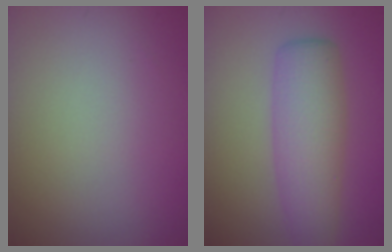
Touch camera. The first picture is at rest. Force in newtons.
{"total": 5.7, "press": 5.7, "slide": 0.4}